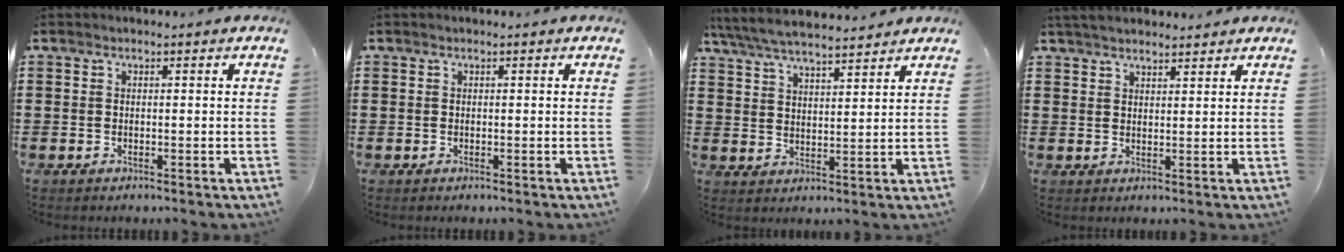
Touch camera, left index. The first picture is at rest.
{"total": 0.0}
{"total": 5.9, "force": [5.4, 0.8, 2.1], "torque": [-0.062, -0.021, 0.096]}
{"total": 3.0, "force": [2.9, 0.5, 0.7], "torque": [-0.024, 0.002, 0.055]}